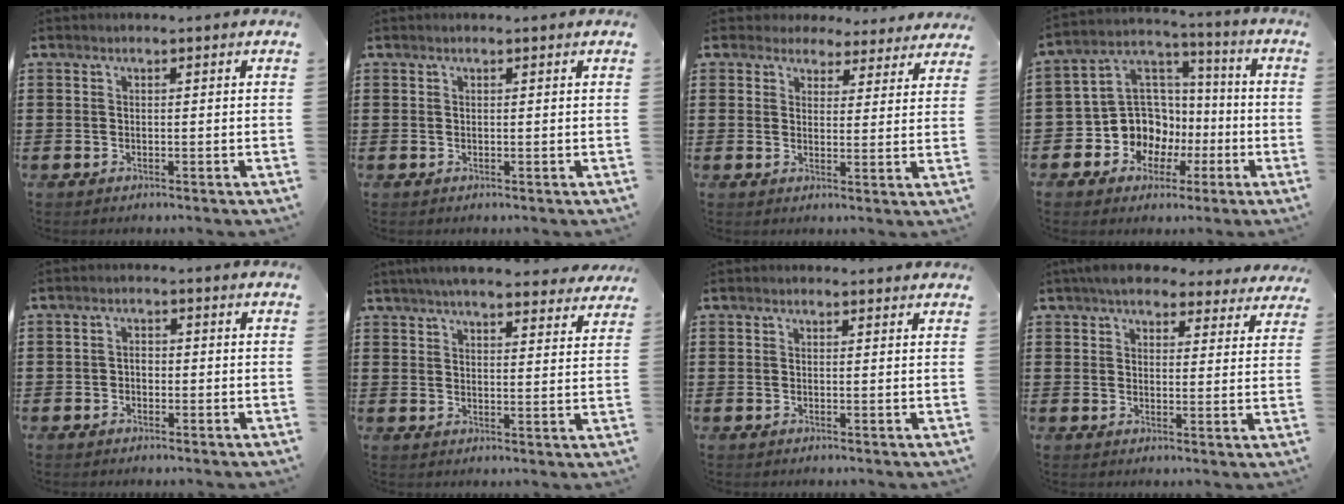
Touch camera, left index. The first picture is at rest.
{"total": 0.0}
{"total": 3.7, "force": [3.4, 1.4, 0.4], "torque": [-0.025, -0.007, 0.062]}
{"total": 11.3, "force": [-3.8, 10.2, 3.1], "torque": [-0.112, 0.006, -0.066]}
{"total": 1.5, "force": [-0.4, 1.1, 0.9], "torque": [-0.020, 0.004, -0.010]}
{"total": 5.5, "force": [5.1, 0.5, 1.9], "torque": [-0.054, -0.014, 0.093]}
{"total": 0.6, "force": [0.5, 0.3, 0.1], "torque": [-0.003, 0.002, 0.010]}
{"total": 5.8, "force": [5.2, 1.8, 1.9], "torque": [-0.046, -0.009, 0.096]}